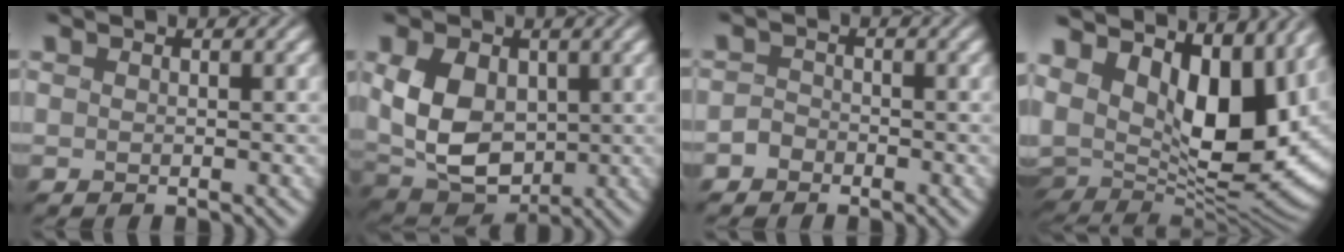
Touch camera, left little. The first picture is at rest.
{"total": 7.1, "force": [0.4, 4.9, 5.1], "torque": [-0.110, -0.006, 0.002]}
{"total": 1.7, "force": [-1.3, 1.1, 0.1], "torque": [0.009, 0.004, -0.033]}
{"total": 13.9, "force": [3.7, 9.0, 9.9], "torque": [-0.195, 0.007, 0.056]}